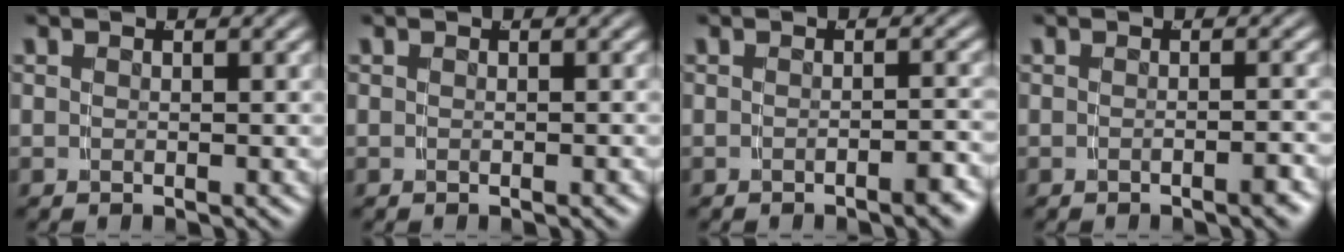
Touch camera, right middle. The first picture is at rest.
{"total": 0.0}
{"total": 1.6, "force": [-1.4, -0.2, 0.8], "torque": [-0.008, 0.009, -0.028]}
{"total": 1.2, "force": [-1.0, -0.2, 0.6], "torque": [-0.007, 0.009, -0.022]}